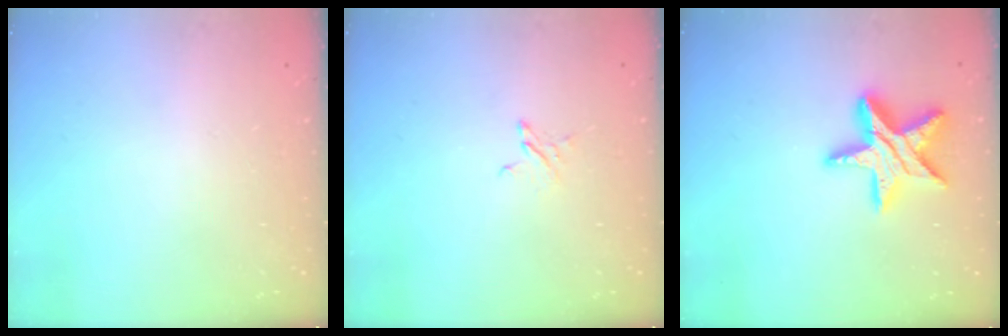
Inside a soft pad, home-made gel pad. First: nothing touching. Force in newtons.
{"total": 2.7, "press": 2.7, "slide": 0.3}
{"total": 15.3, "press": 15.3, "slide": 1.0}